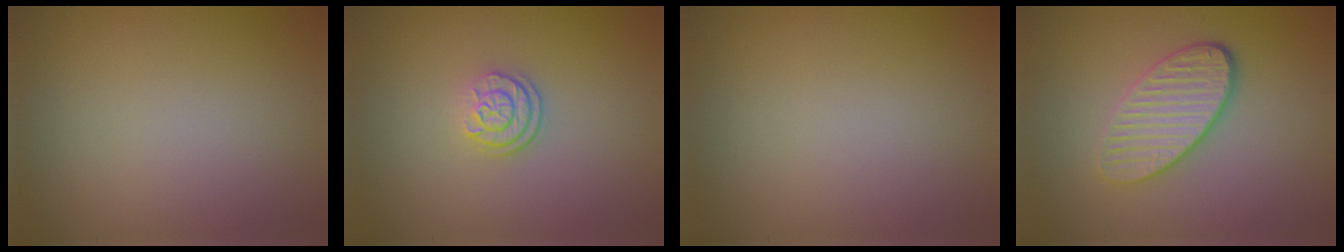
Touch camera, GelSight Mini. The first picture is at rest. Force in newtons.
{"total": 2.4, "press": 1.8, "slide": 1.5}
{"total": 0.0}
{"total": 4.0, "press": 3.3, "slide": 2.4}